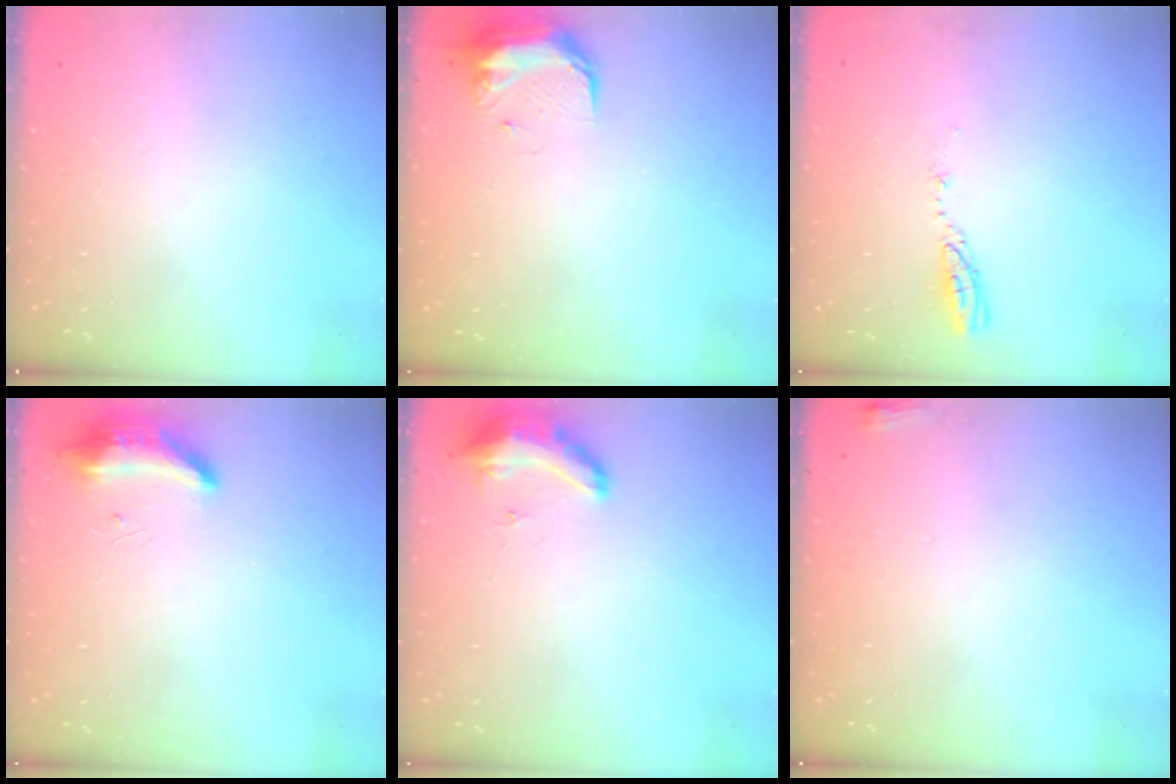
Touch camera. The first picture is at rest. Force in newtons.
{"total": 9.0, "press": 8.7, "slide": 2.1}
{"total": 3.7, "press": 3.7, "slide": 0.3}
{"total": 12.5, "press": 9.4, "slide": 8.2}
{"total": 8.6, "press": 8.5, "slide": 1.6}
{"total": 3.0, "press": 2.8, "slide": 1.2}